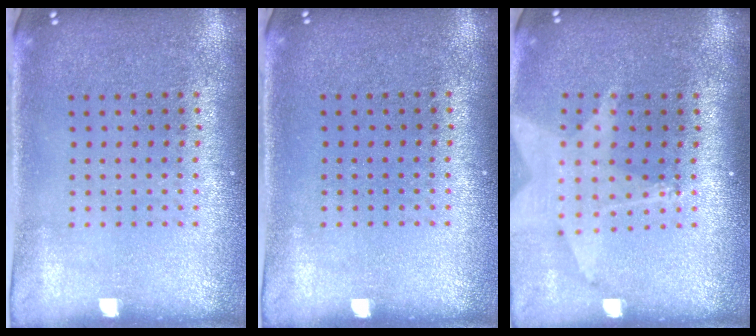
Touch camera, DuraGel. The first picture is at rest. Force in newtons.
{"total": 0.0}
{"total": 1.7, "press": 1.5, "slide": 0.9}